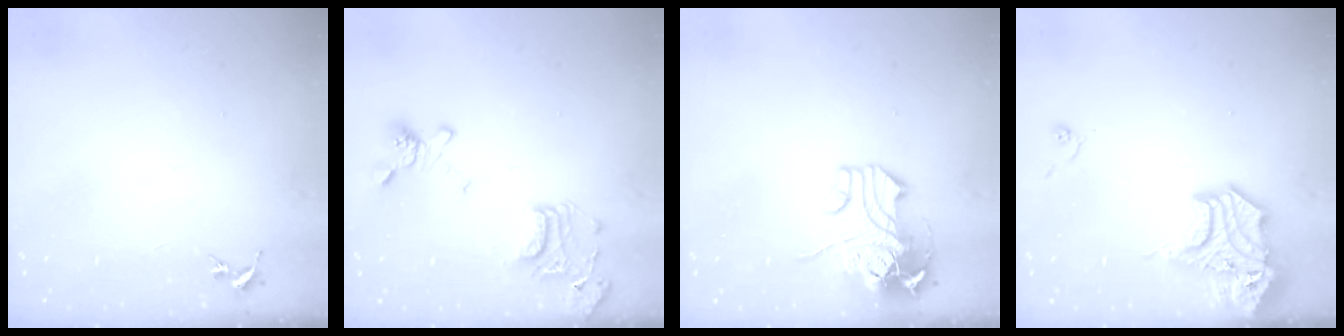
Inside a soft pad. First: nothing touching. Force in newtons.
{"total": 18.3, "press": 18.2, "slide": 1.7}
{"total": 12.8, "press": 12.6, "slide": 2.3}
{"total": 15.8, "press": 15.6, "slide": 2.4}